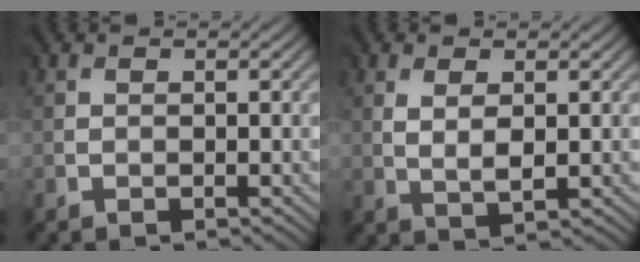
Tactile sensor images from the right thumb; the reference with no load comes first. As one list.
[{"total": 2.7, "force": [0.9, 1.1, 2.2], "torque": [-0.050, -0.004, 0.025]}]